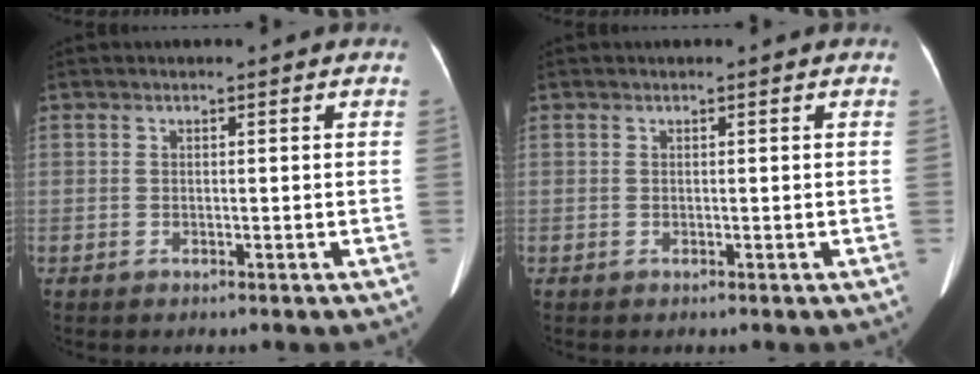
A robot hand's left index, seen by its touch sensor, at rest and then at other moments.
{"total": 0.0}